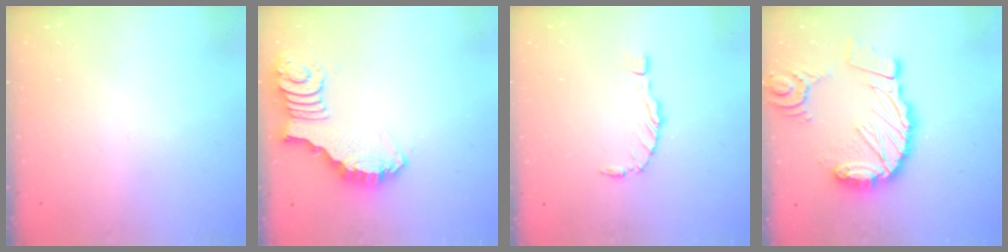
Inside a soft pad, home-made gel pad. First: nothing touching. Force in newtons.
{"total": 2.6, "press": 2.6, "slide": 0.4}
{"total": 0.0}
{"total": 19.2, "press": 19.0, "slide": 2.2}